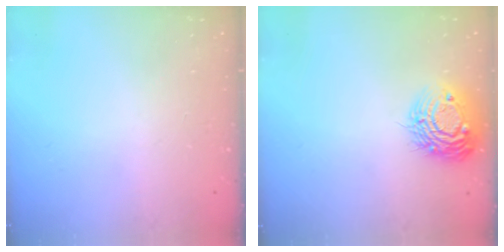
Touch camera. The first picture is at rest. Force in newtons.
{"total": 12.5, "press": 12.4, "slide": 0.9}